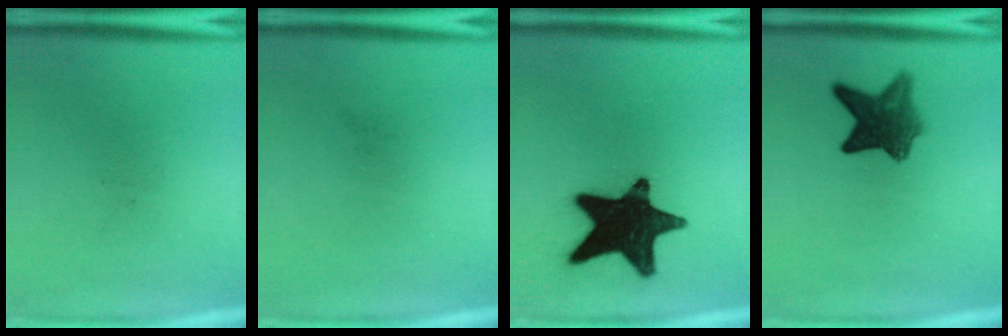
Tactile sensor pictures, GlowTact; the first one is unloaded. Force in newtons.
{"total": 0.0}
{"total": 19.6}
{"total": 7.5}